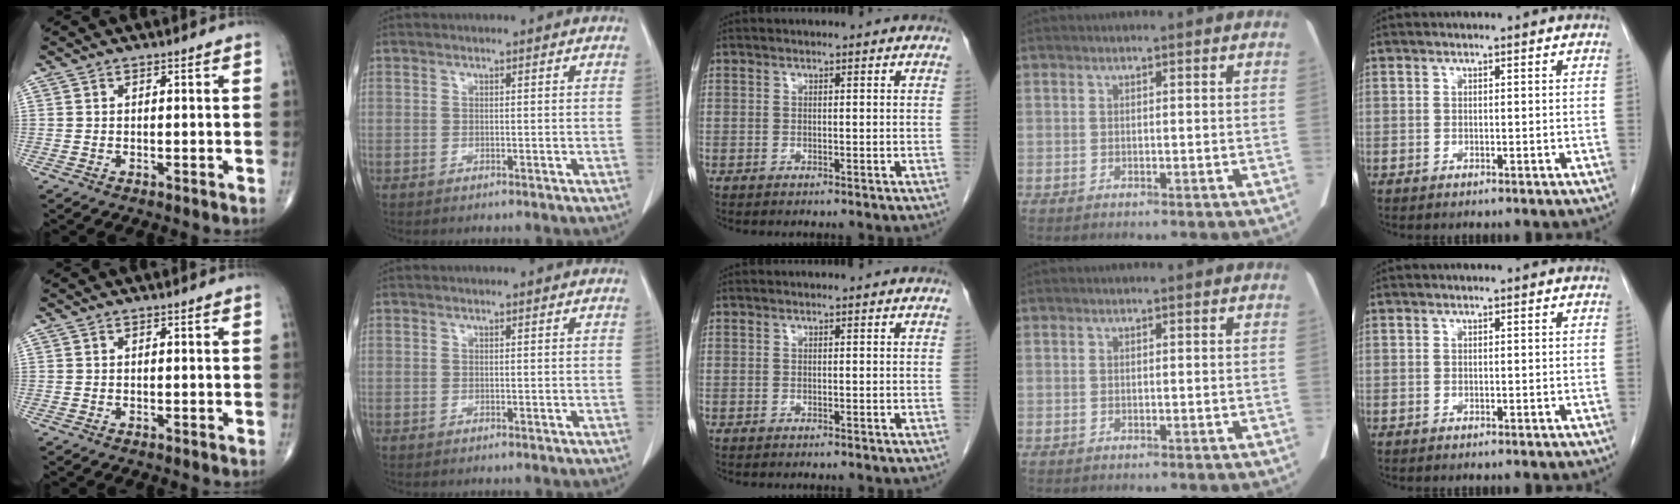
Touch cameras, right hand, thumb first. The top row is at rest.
{}